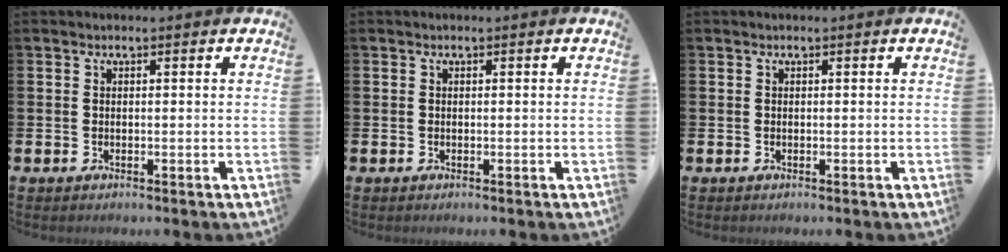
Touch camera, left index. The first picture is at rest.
{"total": 0.0}
{"total": 0.0}